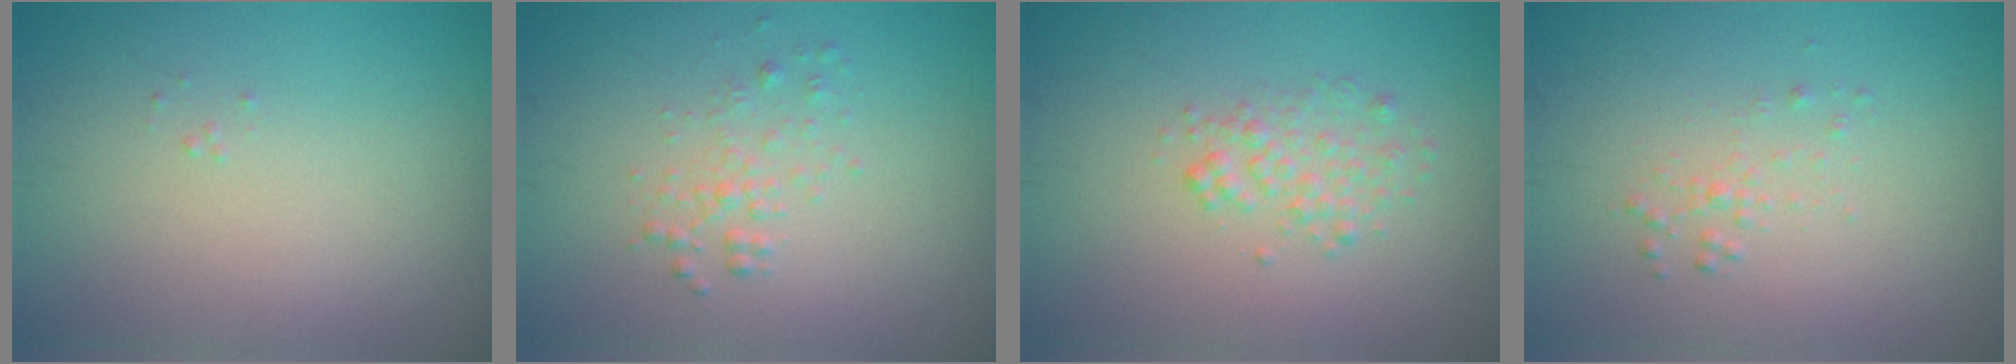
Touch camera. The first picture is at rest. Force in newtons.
{"total": 1.3, "press": 1.3, "slide": 0.1}
{"total": 1.8, "press": 1.8, "slide": 0.0}
{"total": 0.9, "press": 0.9, "slide": 0.0}